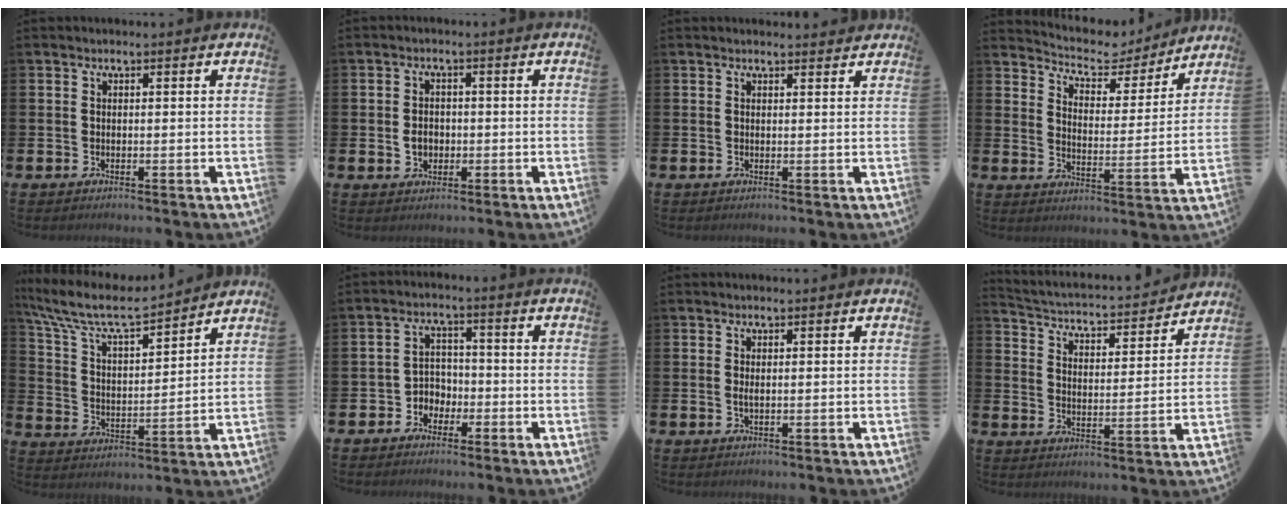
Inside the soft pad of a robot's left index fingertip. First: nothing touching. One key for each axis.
{"total": 2.6, "fx": -0.4, "fy": 2.1, "fz": 1.5, "tx": -0.010, "ty": -0.003, "tz": -0.014}
{"total": 0.9, "fx": 0.9, "fy": 0.1, "fz": 0.1, "tx": 0.008, "ty": -0.005, "tz": 0.014}
{"total": 5.5, "fx": 5.0, "fy": 2.2, "fz": 1.0, "tx": -0.043, "ty": -0.040, "tz": 0.079}
{"total": 8.6, "fx": 7.6, "fy": 1.9, "fz": 3.5, "tx": -0.104, "ty": -0.048, "tz": 0.129}
{"total": 3.1, "fx": -1.9, "fy": 2.4, "fz": 0.4, "tx": -0.022, "ty": 0.002, "tz": -0.047}
{"total": 0.7, "fx": 0.2, "fy": 0.1, "fz": 0.7, "tx": -0.008, "ty": -0.001, "tz": 0.001}
{"total": 3.6, "fx": 3.4, "fy": 1.0, "fz": 0.7, "tx": -0.039, "ty": -0.040, "tz": 0.048}